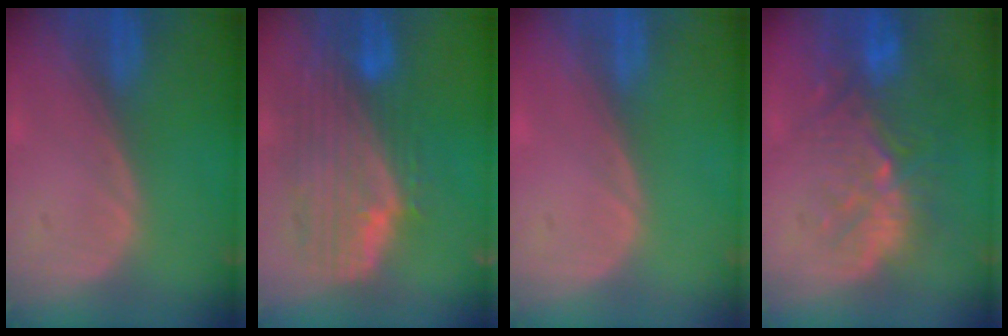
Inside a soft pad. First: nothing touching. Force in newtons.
{"total": 11.0, "press": 9.4, "slide": 5.6}
{"total": 0.0}
{"total": 11.0, "press": 9.6, "slide": 5.3}